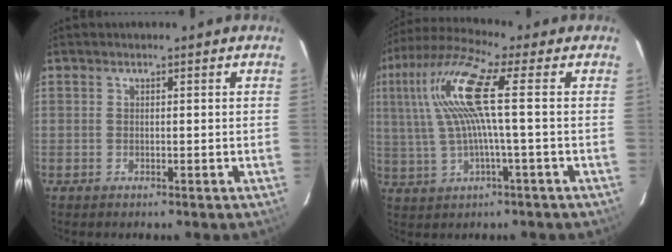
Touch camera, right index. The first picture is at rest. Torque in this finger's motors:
{"motor_torque": [1.66, 0.45, 0.80, 0.21]}